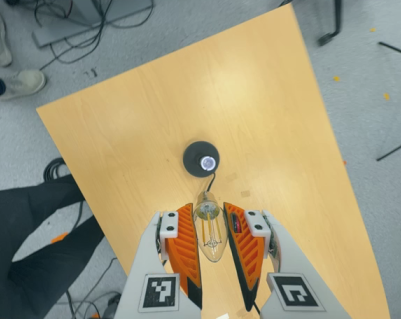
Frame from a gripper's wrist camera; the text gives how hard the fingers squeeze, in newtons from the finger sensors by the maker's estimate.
{"total": 10.8, "left": 10.1, "right": 11.6}